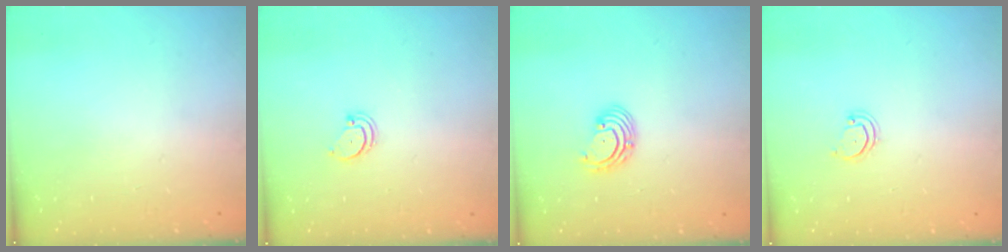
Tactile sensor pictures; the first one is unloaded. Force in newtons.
{"total": 1.9, "press": 1.9, "slide": 0.2}
{"total": 2.7, "press": 2.7, "slide": 0.3}
{"total": 2.5, "press": 2.5, "slide": 0.2}